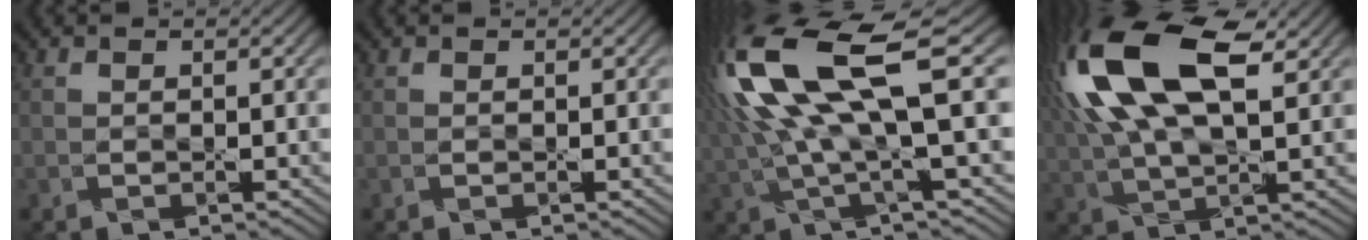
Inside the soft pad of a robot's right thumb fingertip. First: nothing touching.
{"total": 0.0}
{"total": 15.1, "force": [3.2, 3.5, 14.4], "torque": [-0.320, 0.018, 0.065]}
{"total": 17.2, "force": [5.9, 7.3, 14.5], "torque": [-0.324, 0.036, 0.089]}